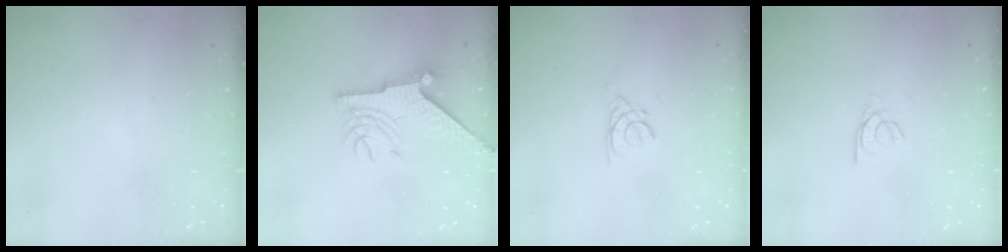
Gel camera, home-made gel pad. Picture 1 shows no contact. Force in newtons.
{"total": 9.1, "press": 9.1, "slide": 0.6}
{"total": 2.2, "press": 2.2, "slide": 0.4}
{"total": 2.2, "press": 2.2, "slide": 0.2}